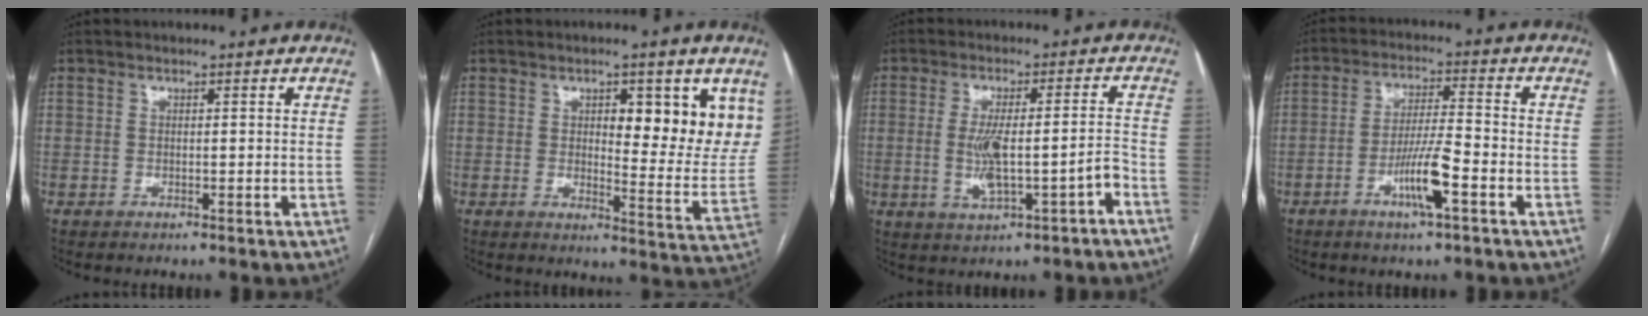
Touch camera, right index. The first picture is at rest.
{"total": 12.8, "force": [4.8, 3.8, 11.2], "torque": [-0.127, -0.015, 0.062]}
{"total": 8.3, "force": [-2.5, 1.3, 7.8], "torque": [-0.143, 0.015, -0.031]}
{"total": 7.7, "force": [-3.4, 0.4, 6.9], "torque": [-0.134, -0.004, -0.061]}